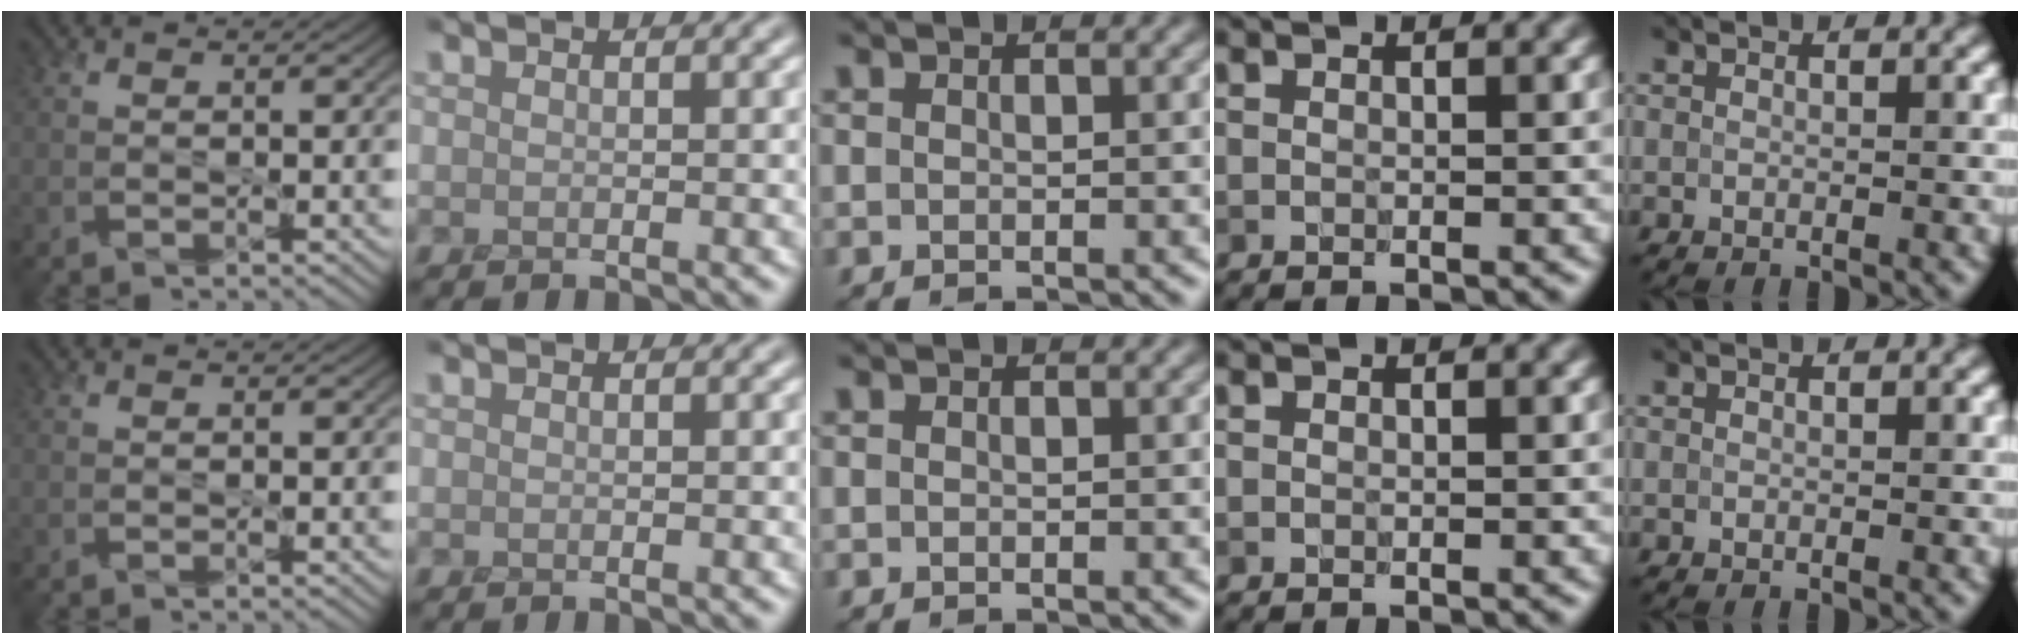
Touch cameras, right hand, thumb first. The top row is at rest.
{}